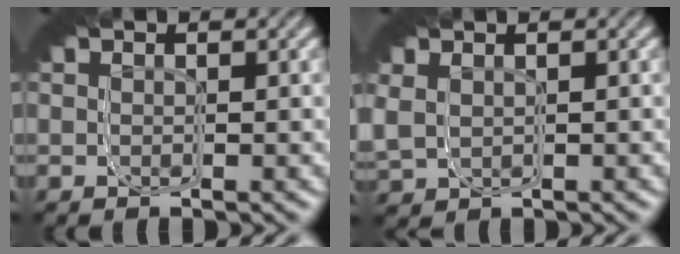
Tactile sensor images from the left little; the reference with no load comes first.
{"total": 4.0, "force": [0.2, 3.6, 1.7], "torque": [-0.052, -0.005, 0.001]}